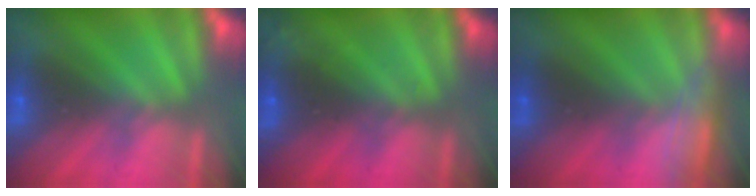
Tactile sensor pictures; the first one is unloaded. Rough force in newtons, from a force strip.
{"total": 2.7}
{"total": 2.9}